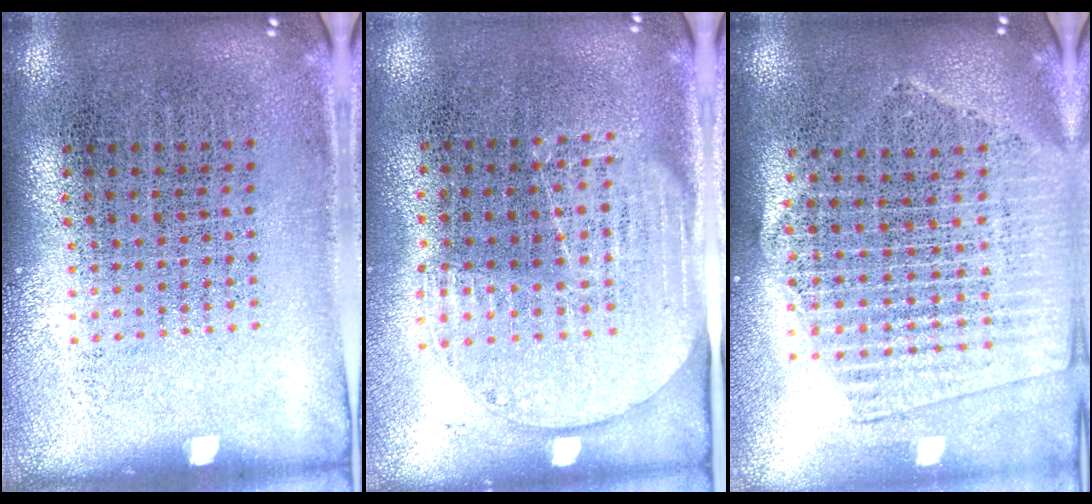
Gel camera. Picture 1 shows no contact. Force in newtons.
{"total": 1.4, "press": 1.2, "slide": 0.7}
{"total": 2.0, "press": 1.8, "slide": 0.9}